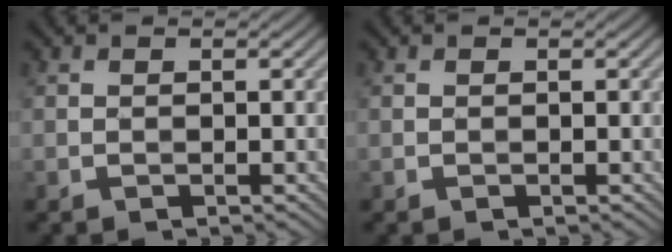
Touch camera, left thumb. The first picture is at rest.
{"total": 0.0}